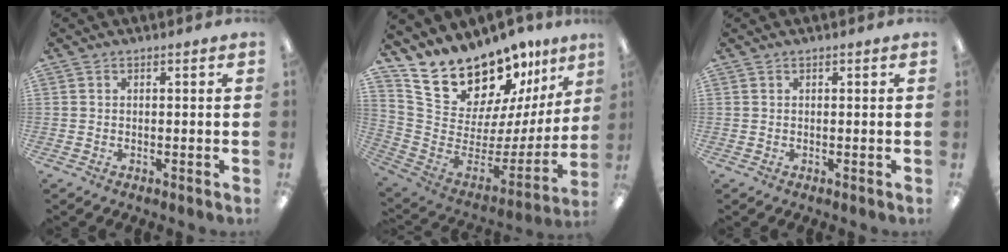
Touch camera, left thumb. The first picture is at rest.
{"total": 19.7, "force": [17.3, 7.7, 5.5], "torque": [-0.103, -0.149, 0.324]}
{"total": 0.0}